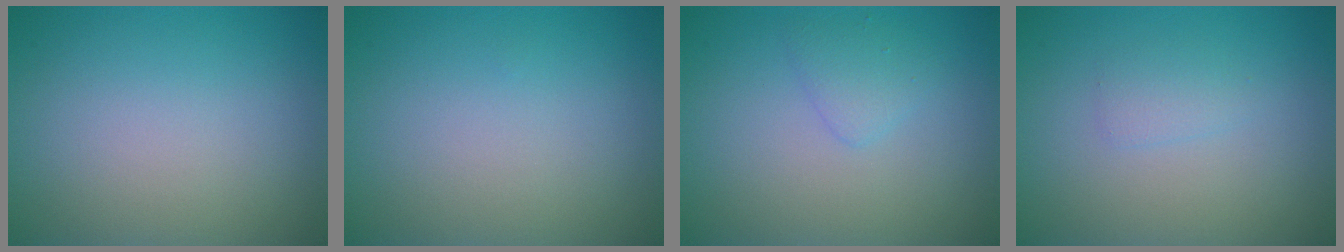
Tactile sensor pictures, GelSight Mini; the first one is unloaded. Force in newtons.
{"total": 0.0}
{"total": 1.5, "press": 1.5, "slide": 0.0}
{"total": 1.1, "press": 1.1, "slide": 0.0}